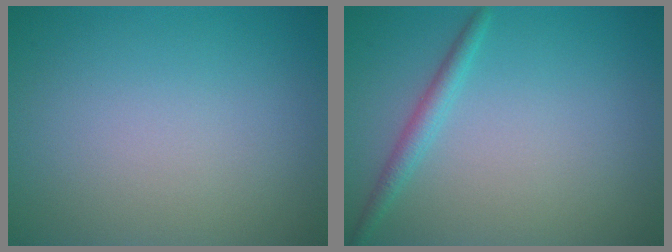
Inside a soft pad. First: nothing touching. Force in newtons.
{"total": 1.7, "press": 1.7, "slide": 0.1}